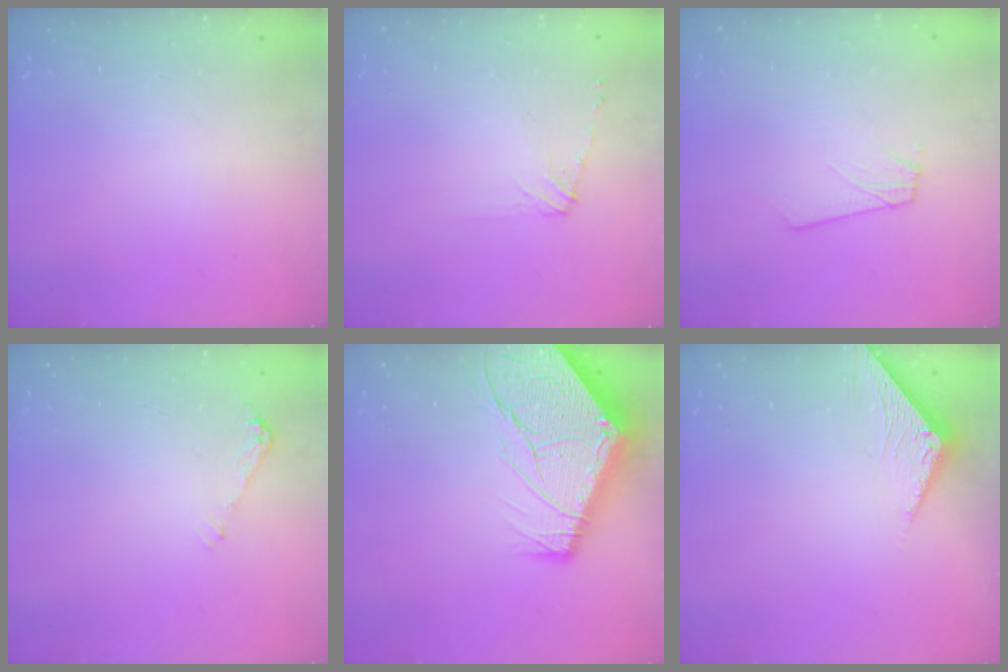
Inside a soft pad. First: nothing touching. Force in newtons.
{"total": 6.2, "press": 6.1, "slide": 0.8}
{"total": 2.9, "press": 2.9, "slide": 0.4}
{"total": 5.6, "press": 5.6, "slide": 0.6}
{"total": 23.4, "press": 23.3, "slide": 2.9}
{"total": 3.0, "press": 3.0, "slide": 0.1}